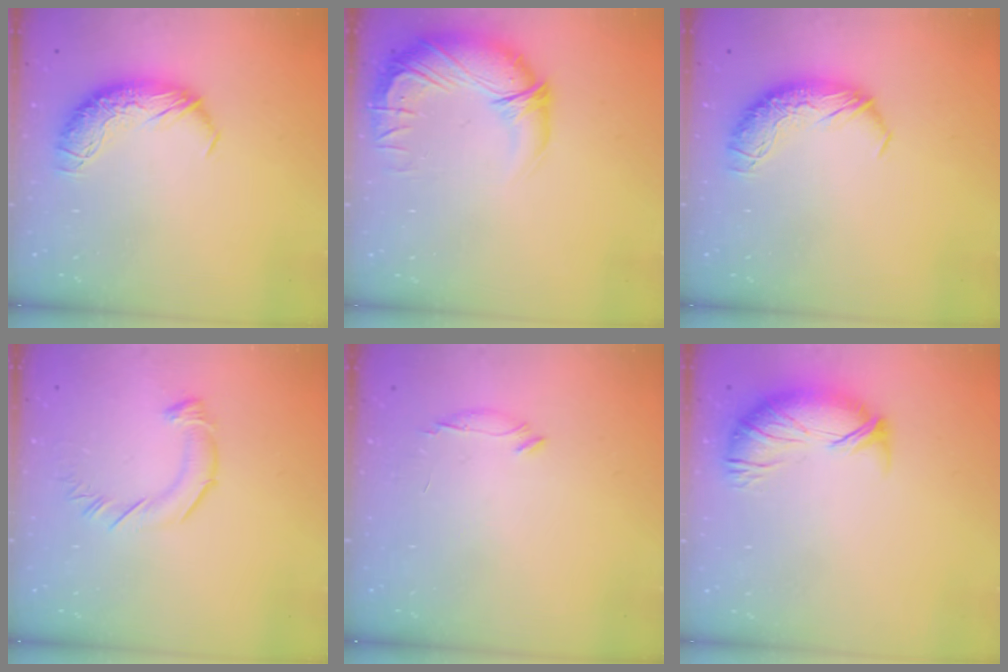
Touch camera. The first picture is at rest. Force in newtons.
{"total": 3.5, "press": 1.2, "slide": 3.3}
{"total": 0.0}
{"total": 3.0, "press": 3.0, "slide": 0.2}
{"total": 6.5, "press": 6.4, "slide": 1.1}
{"total": 3.9, "press": 3.4, "slide": 2.0}